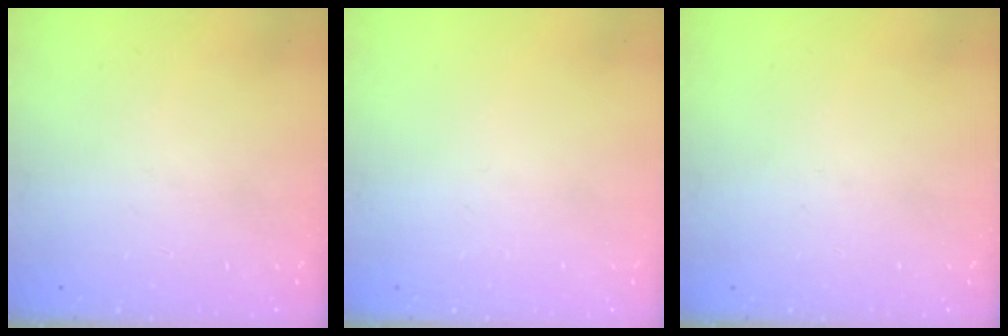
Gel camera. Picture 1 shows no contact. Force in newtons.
{"total": 0.0}
{"total": 0.0}